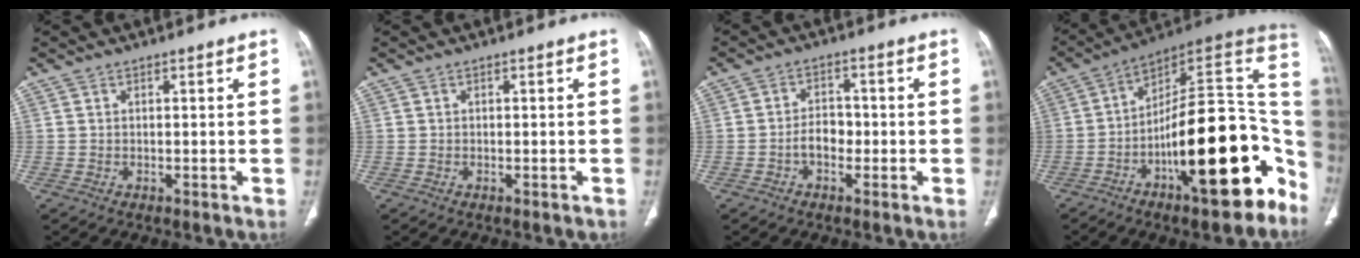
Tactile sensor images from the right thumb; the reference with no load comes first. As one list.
[{"total": 0.0}, {"total": 4.1, "force": [-1.3, 2.8, 2.7], "torque": [-0.032, 0.020, -0.030]}, {"total": 26.0, "force": [-9.6, 9.8, 22.2], "torque": [-0.241, 0.082, -0.139]}]